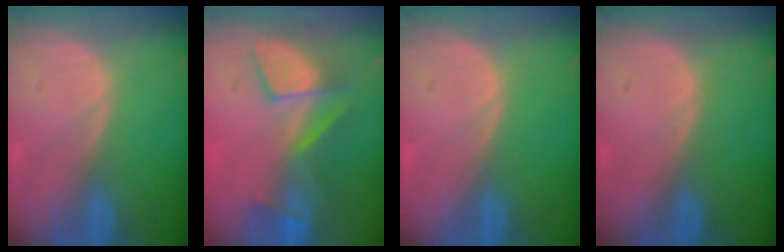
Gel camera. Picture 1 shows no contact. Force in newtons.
{"total": 7.9, "press": 7.8, "slide": 1.2}
{"total": 0.0}
{"total": 0.0}